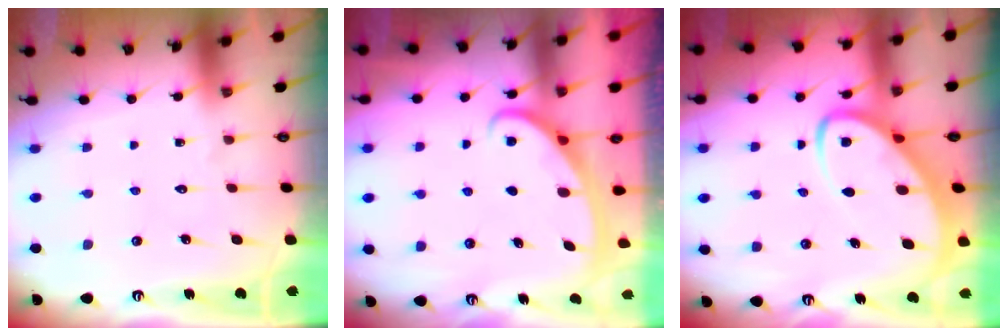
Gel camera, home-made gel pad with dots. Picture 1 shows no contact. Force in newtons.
{"total": 2.8, "press": 2.8, "slide": 0.4}
{"total": 7.9, "press": 7.8, "slide": 0.8}